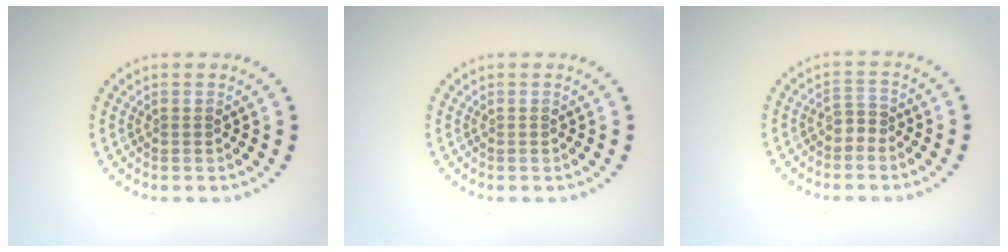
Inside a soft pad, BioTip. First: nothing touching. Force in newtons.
{"total": 0.0}
{"total": 1.1, "press": 0.8, "slide": 0.8}